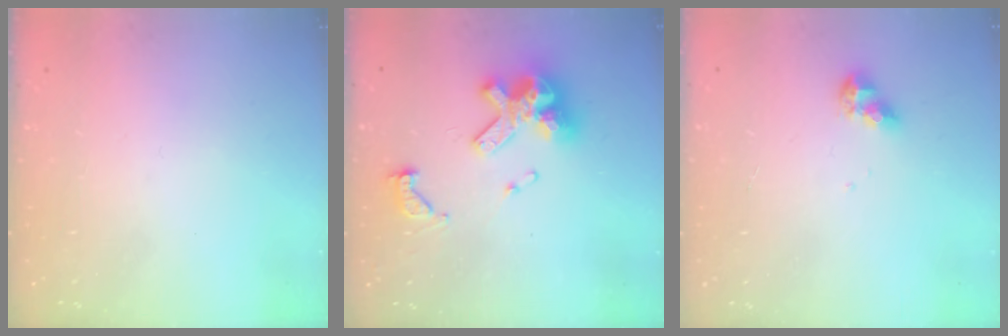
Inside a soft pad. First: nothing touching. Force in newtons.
{"total": 12.9, "press": 12.8, "slide": 1.4}
{"total": 7.4, "press": 7.4, "slide": 0.9}